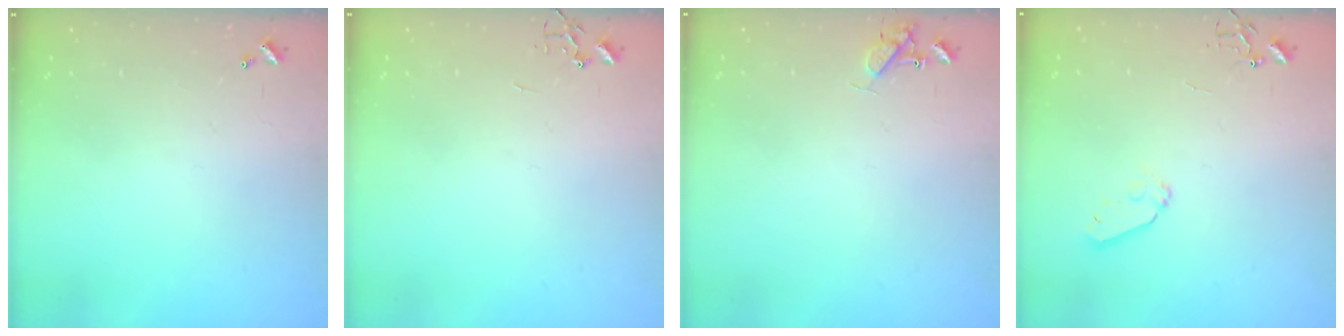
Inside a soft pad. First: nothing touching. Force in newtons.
{"total": 0.0}
{"total": 8.6, "press": 8.6, "slide": 0.7}
{"total": 6.5, "press": 6.5, "slide": 0.6}